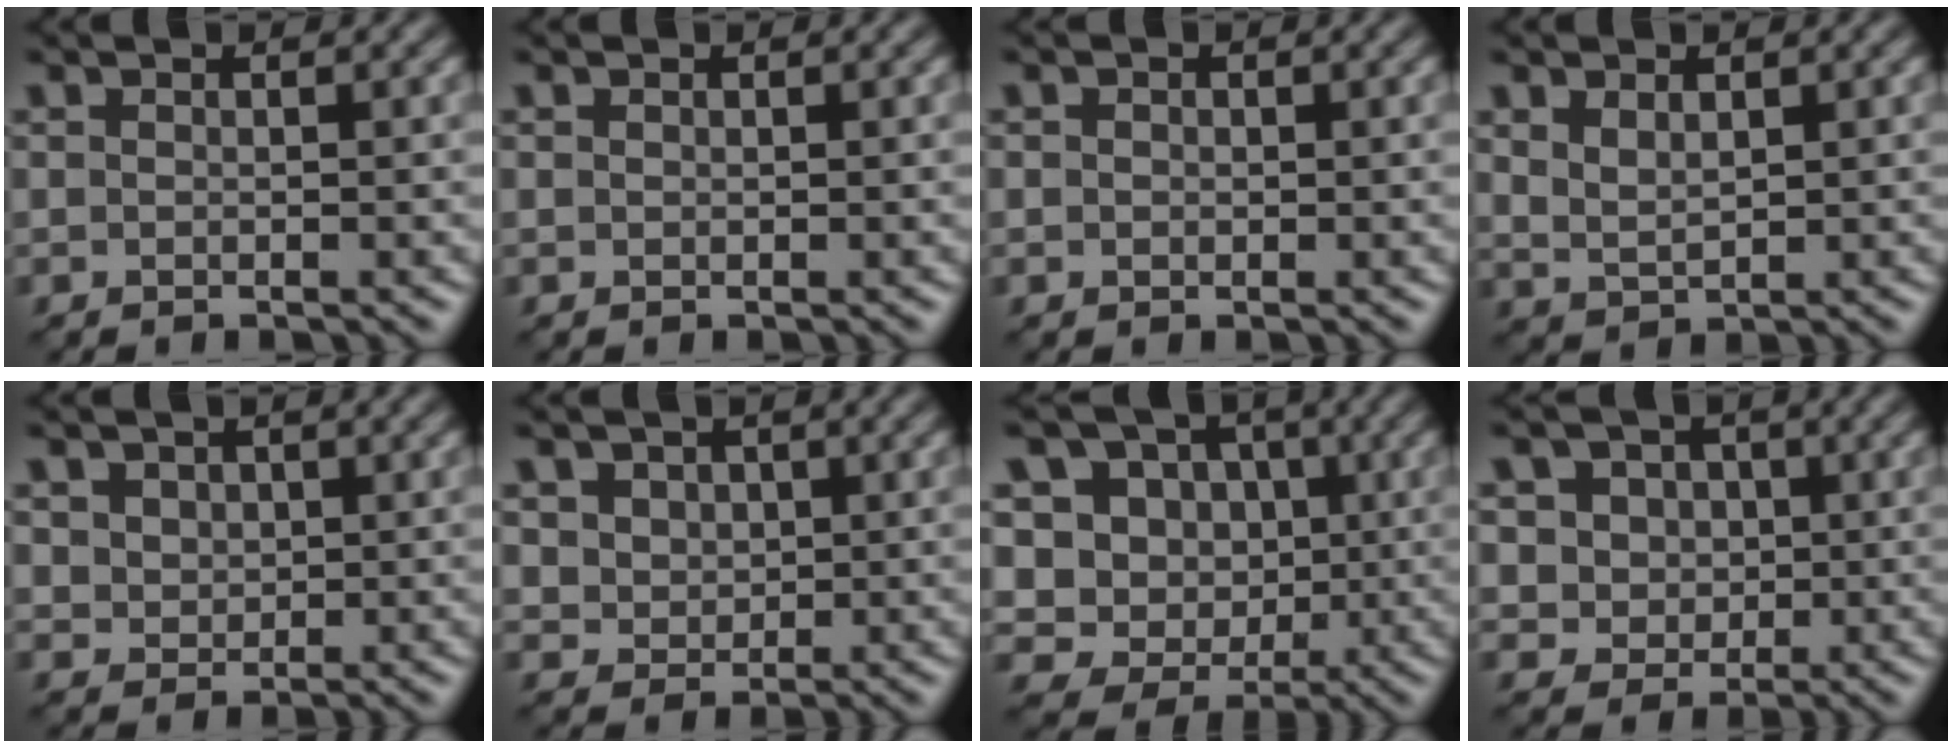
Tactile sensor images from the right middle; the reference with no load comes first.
{"total": 0.0}
{"total": 0.6, "force": [0.1, 0.5, 0.2], "torque": [-0.002, -0.002, 0.000]}
{"total": 2.2, "force": [1.1, 1.3, 1.4], "torque": [-0.034, -0.005, 0.027]}
{"total": 3.0, "force": [1.4, 2.4, 1.3], "torque": [-0.040, 0.006, 0.033]}
{"total": 3.8, "force": [1.6, 3.1, 1.6], "torque": [-0.044, 0.004, 0.035]}
{"total": 13.5, "force": [2.9, 12.1, 5.2], "torque": [-0.135, 0.032, 0.047]}
{"total": 6.2, "force": [2.3, 5.2, 2.5], "torque": [-0.042, 0.013, 0.025]}